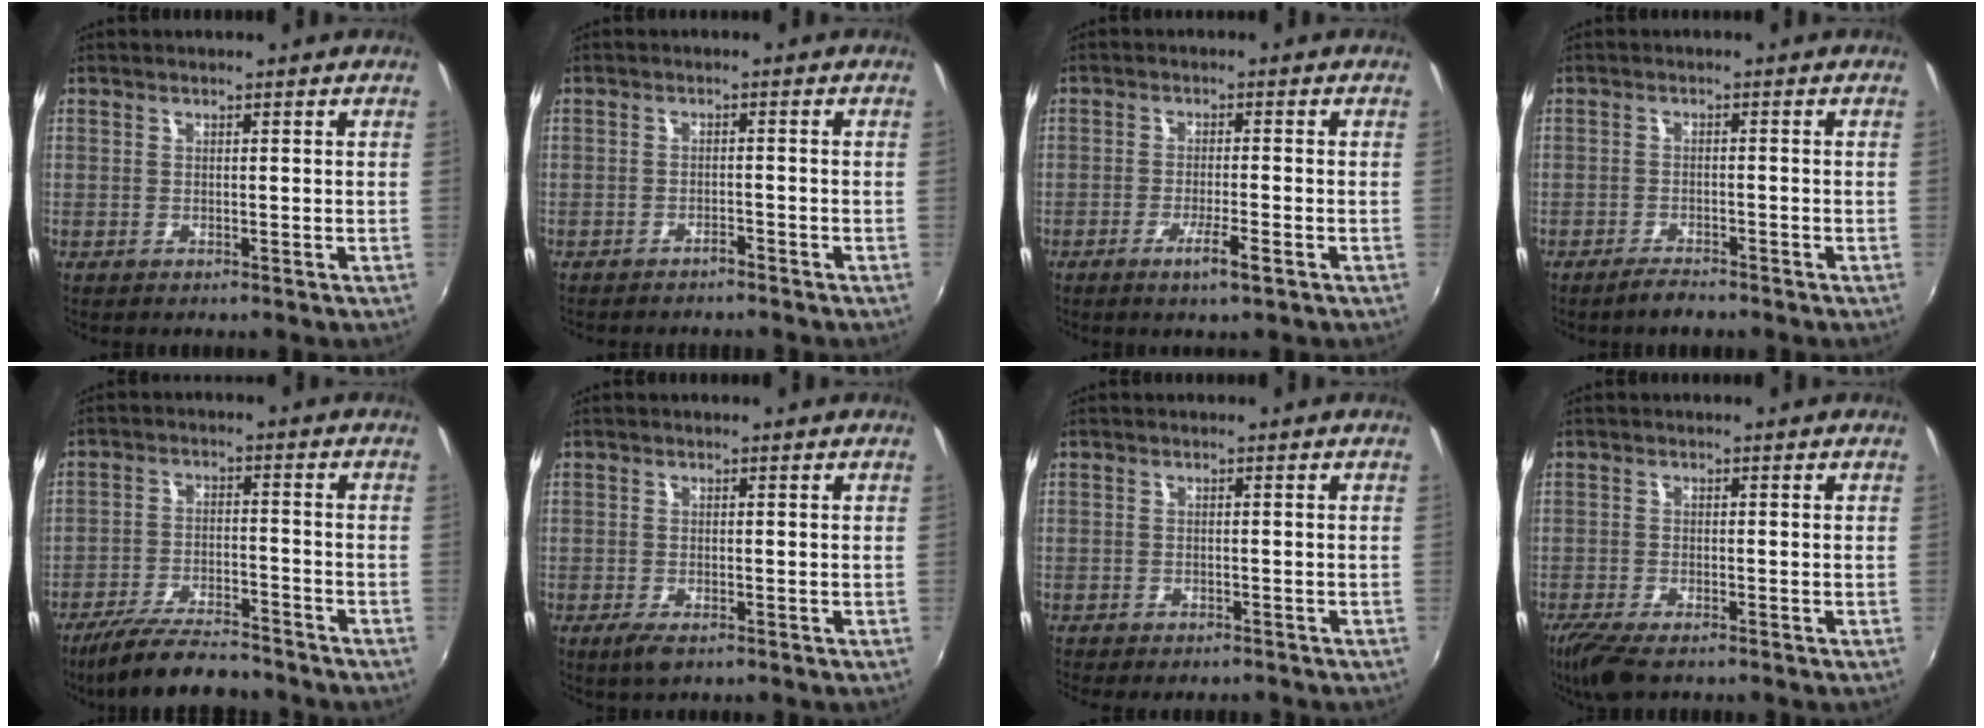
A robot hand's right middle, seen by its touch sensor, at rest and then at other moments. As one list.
[{"total": 2.2, "force": [-2.1, 0.4, 0.7], "torque": [-0.022, -0.002, -0.033]}, {"total": 4.2, "force": [-2.3, 0.1, 3.5], "torque": [-0.069, -0.007, -0.041]}, {"total": 2.8, "force": [-2.5, 0.5, 1.2], "torque": [-0.037, -0.003, -0.047]}, {"total": 13.1, "force": [-11.4, 2.4, 5.9], "torque": [-0.133, -0.019, -0.190]}, {"total": 2.6, "force": [-1.6, 0.9, 1.8], "torque": [-0.038, -0.010, -0.029]}, {"total": 4.0, "force": [-3.5, 1.1, 1.7], "torque": [-0.040, -0.015, -0.050]}, {"total": 6.1, "force": [-4.6, 1.4, 3.8], "torque": [-0.094, -0.028, -0.088]}]